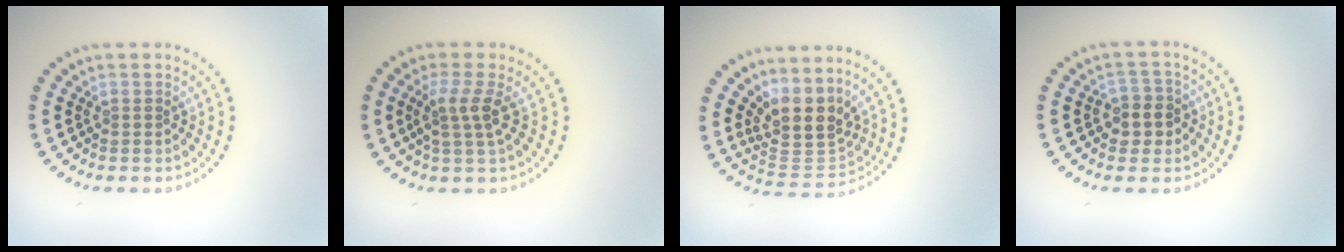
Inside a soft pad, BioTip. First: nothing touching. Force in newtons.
{"total": 2.6, "press": 2.0, "slide": 1.7}
{"total": 4.2, "press": 3.4, "slide": 2.5}
{"total": 2.6, "press": 2.4, "slide": 1.1}